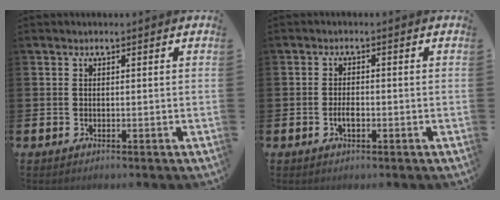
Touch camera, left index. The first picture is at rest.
{"total": 2.0, "force": [-0.6, 0.9, 1.7], "torque": [-0.030, 0.000, -0.012]}